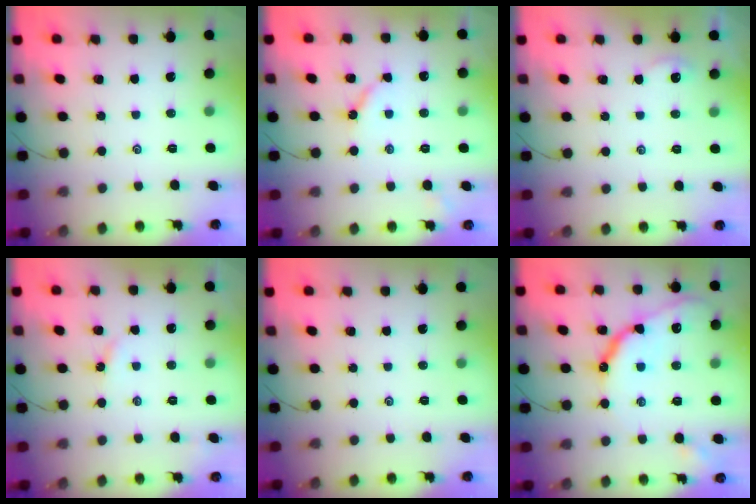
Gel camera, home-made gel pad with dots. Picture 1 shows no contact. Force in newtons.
{"total": 4.3, "press": 4.2, "slide": 0.6}
{"total": 3.1, "press": 3.1, "slide": 0.3}
{"total": 2.3, "press": 2.3, "slide": 0.4}
{"total": 0.0}
{"total": 13.1, "press": 13.1, "slide": 0.7}